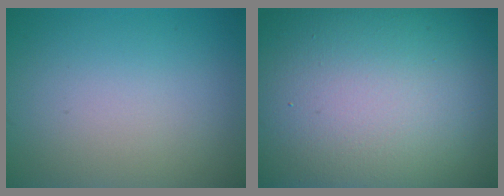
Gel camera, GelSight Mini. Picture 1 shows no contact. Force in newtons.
{"total": 25.4, "press": 25.3, "slide": 1.9}